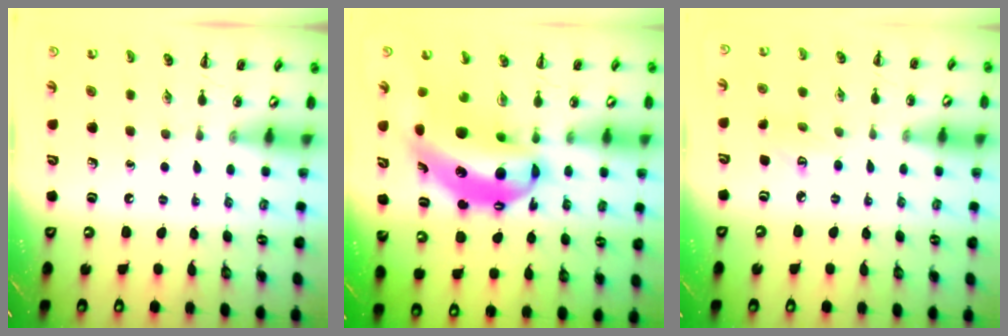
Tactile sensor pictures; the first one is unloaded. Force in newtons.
{"total": 14.7, "press": 14.3, "slide": 3.6}
{"total": 3.3, "press": 3.2, "slide": 0.9}